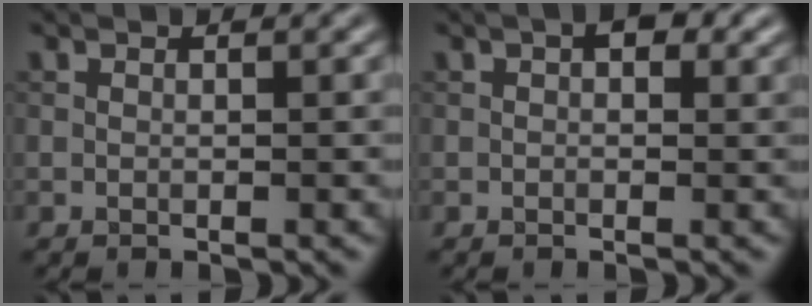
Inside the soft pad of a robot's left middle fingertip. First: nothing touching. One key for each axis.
{"total": 2.0, "fx": 0.7, "fy": 1.1, "fz": 1.6, "tx": -0.014, "ty": 0.004, "tz": 0.006}